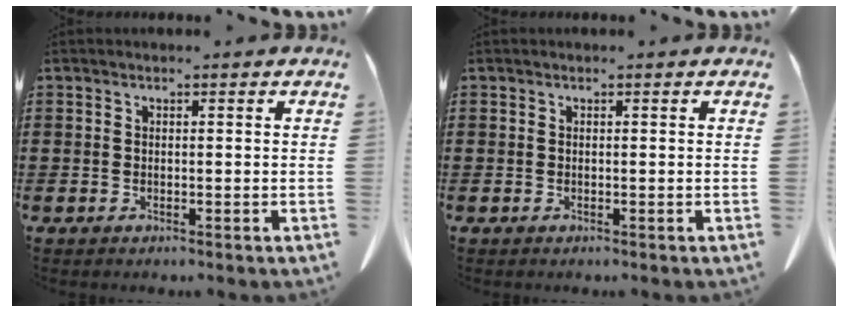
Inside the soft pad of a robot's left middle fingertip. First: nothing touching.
{"total": 0.0}